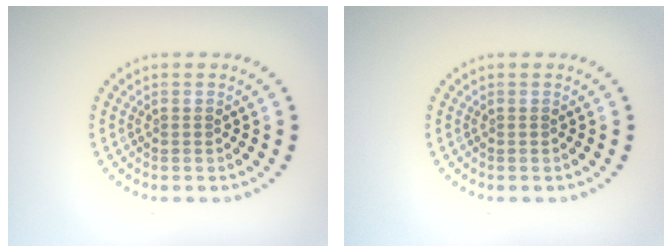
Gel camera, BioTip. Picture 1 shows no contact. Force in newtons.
{"total": 0.0}